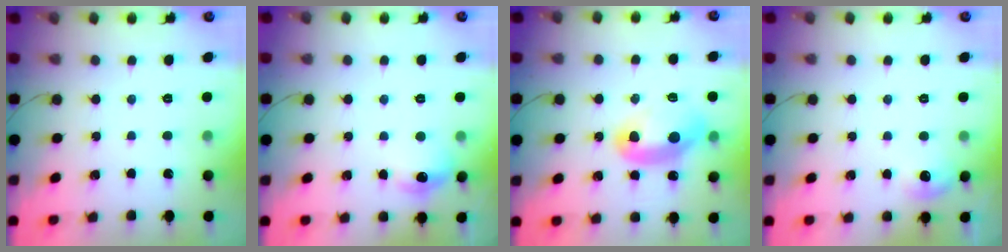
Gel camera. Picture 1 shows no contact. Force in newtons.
{"total": 8.4, "press": 8.3, "slide": 1.4}
{"total": 16.4, "press": 12.3, "slide": 10.8}
{"total": 6.4, "press": 5.8, "slide": 2.7}